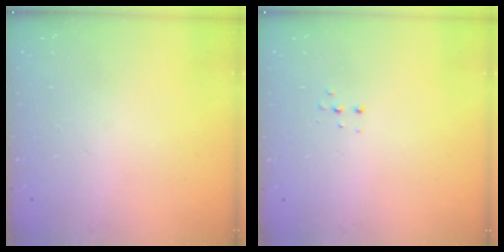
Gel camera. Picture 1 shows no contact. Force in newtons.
{"total": 3.6, "press": 3.5, "slide": 0.8}